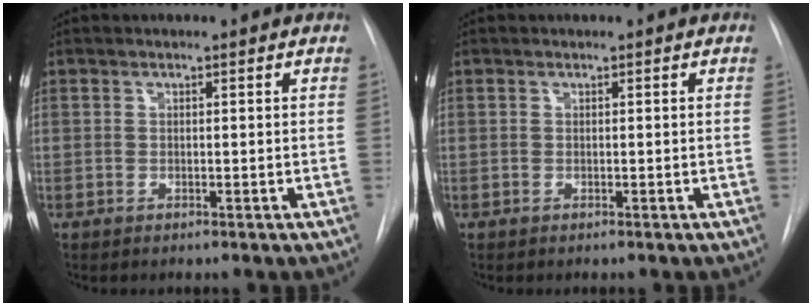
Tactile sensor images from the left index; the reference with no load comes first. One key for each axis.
{"total": 0.0}